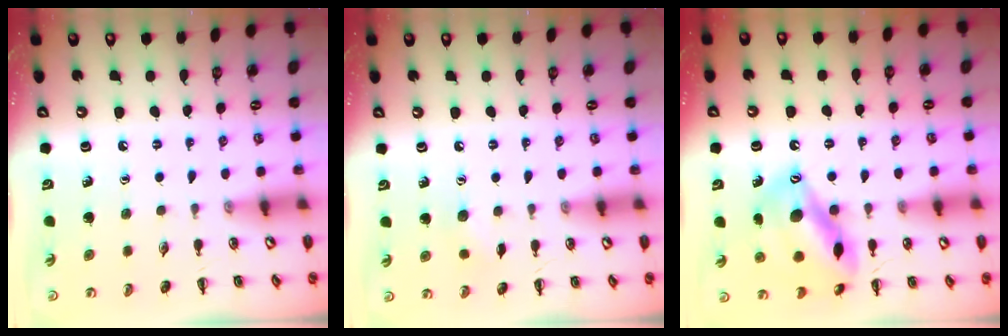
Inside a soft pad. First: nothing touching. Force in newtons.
{"total": 4.9, "press": 4.7, "slide": 1.2}
{"total": 16.9, "press": 16.9, "slide": 0.9}